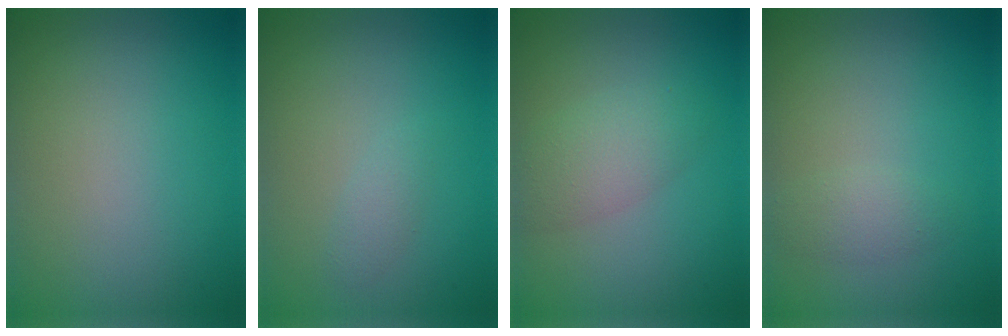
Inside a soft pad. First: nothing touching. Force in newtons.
{"total": 1.1, "press": 1.1, "slide": 0.0}
{"total": 3.1, "press": 3.1, "slide": 0.0}
{"total": 1.5, "press": 1.5, "slide": 0.1}